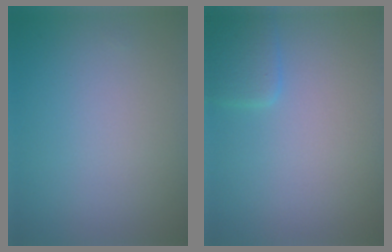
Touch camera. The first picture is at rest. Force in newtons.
{"total": 2.1, "press": 2.1, "slide": 0.1}